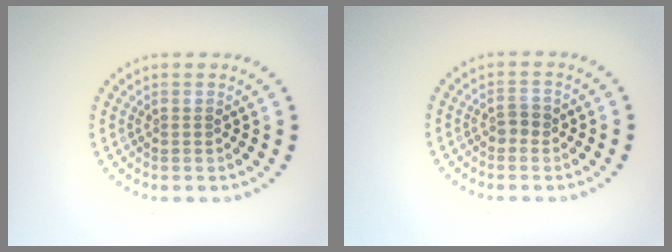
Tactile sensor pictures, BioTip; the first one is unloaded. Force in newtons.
{"total": 1.1, "press": 1.1, "slide": 0.2}